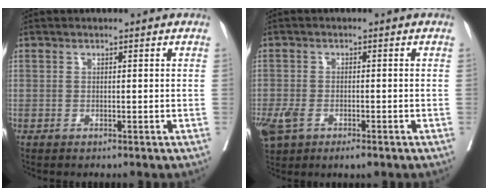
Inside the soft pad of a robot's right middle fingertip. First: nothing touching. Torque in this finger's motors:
{"motor_torque": [0.60, -0.16, 0.12, 0.06]}